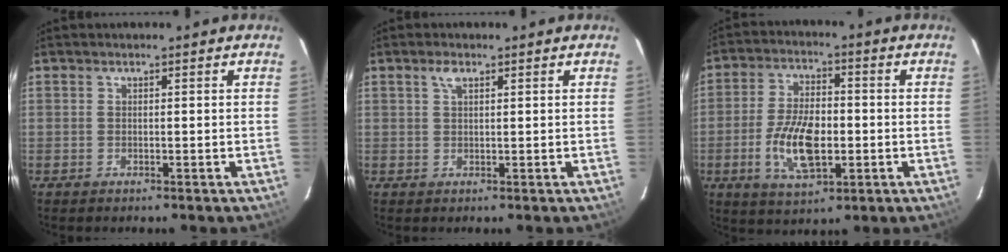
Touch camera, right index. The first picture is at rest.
{"total": 1.7, "force": [0.9, 0.7, 1.2], "torque": [-0.025, 0.005, 0.017]}
{"total": 11.7, "force": [-2.8, 5.7, 9.9], "torque": [-0.199, -0.001, -0.048]}